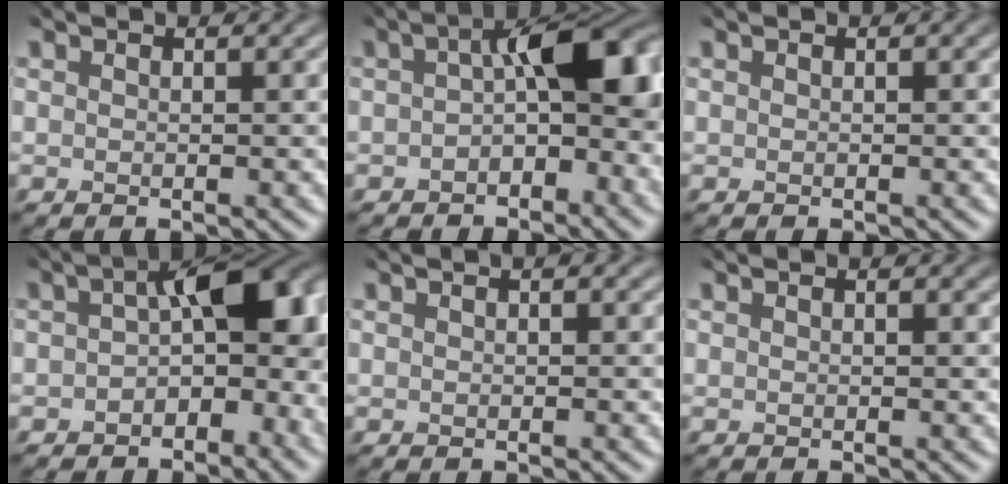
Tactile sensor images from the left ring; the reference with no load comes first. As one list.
[{"total": 10.1, "force": [-0.2, 5.7, 8.4], "torque": [-0.111, 0.003, -0.012]}, {"total": 0.6, "force": [0.2, 0.2, 0.6], "torque": [-0.011, 0.000, 0.005]}, {"total": 11.5, "force": [-0.7, 6.9, 9.2], "torque": [-0.124, -0.005, -0.016]}, {"total": 1.1, "force": [0.5, 0.4, 0.9], "torque": [-0.019, 0.003, 0.012]}, {"total": 1.2, "force": [0.7, 0.5, 0.9], "torque": [-0.013, 0.005, 0.007]}]